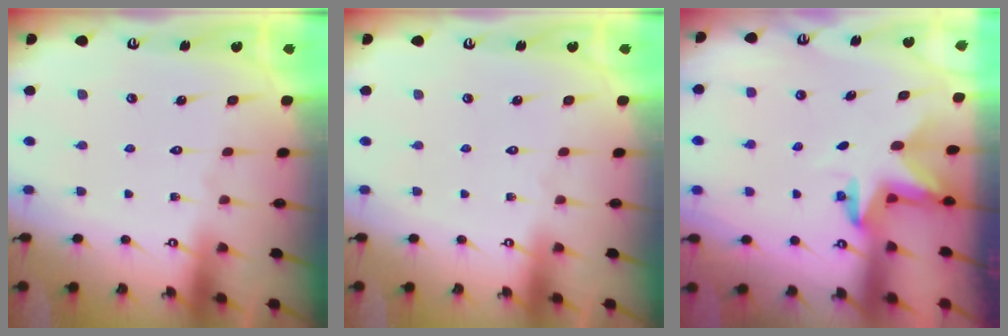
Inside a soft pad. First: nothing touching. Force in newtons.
{"total": 0.0}
{"total": 3.0, "press": 3.0, "slide": 0.2}